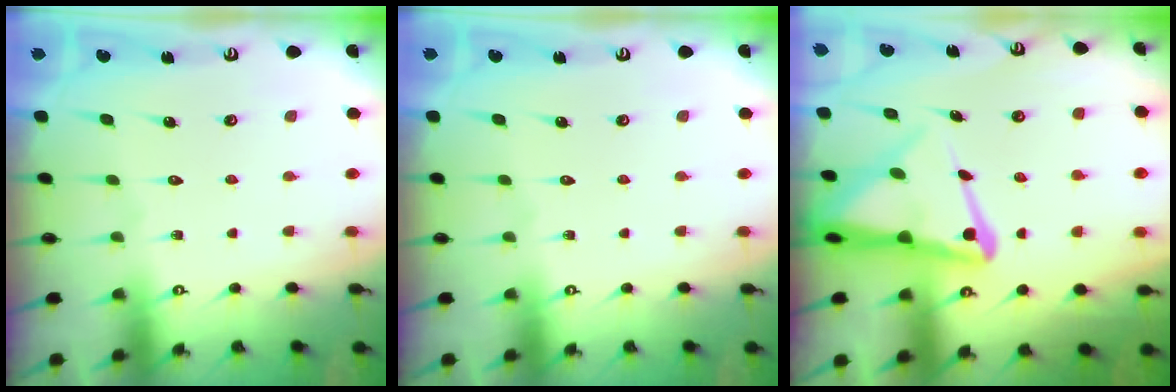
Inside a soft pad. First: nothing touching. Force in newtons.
{"total": 0.0}
{"total": 10.4, "press": 10.3, "slide": 1.0}